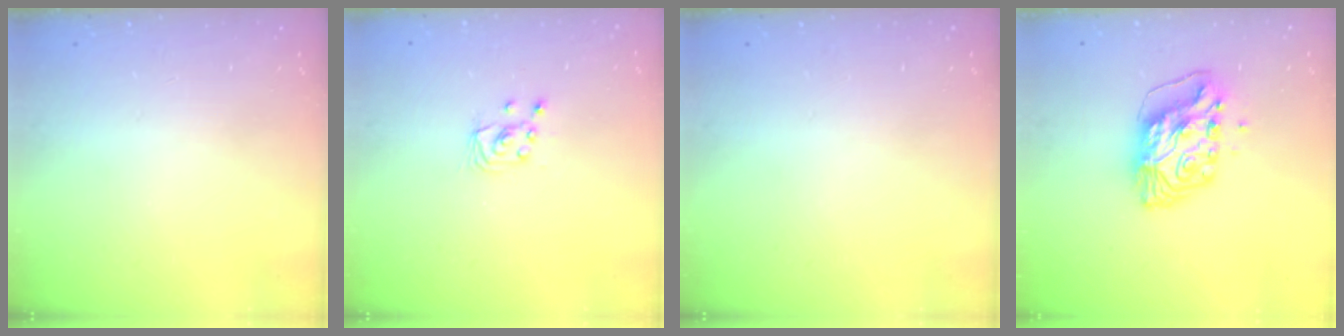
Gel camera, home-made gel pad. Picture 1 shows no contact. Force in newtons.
{"total": 2.4, "press": 2.4, "slide": 0.2}
{"total": 0.0}
{"total": 11.3, "press": 11.3, "slide": 1.1}